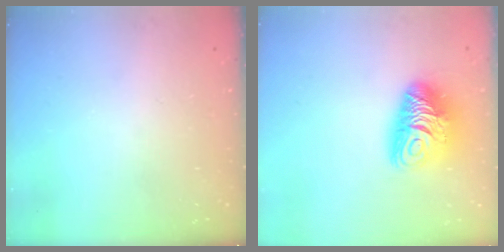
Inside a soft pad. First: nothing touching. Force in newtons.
{"total": 13.1, "press": 13.0, "slide": 1.4}